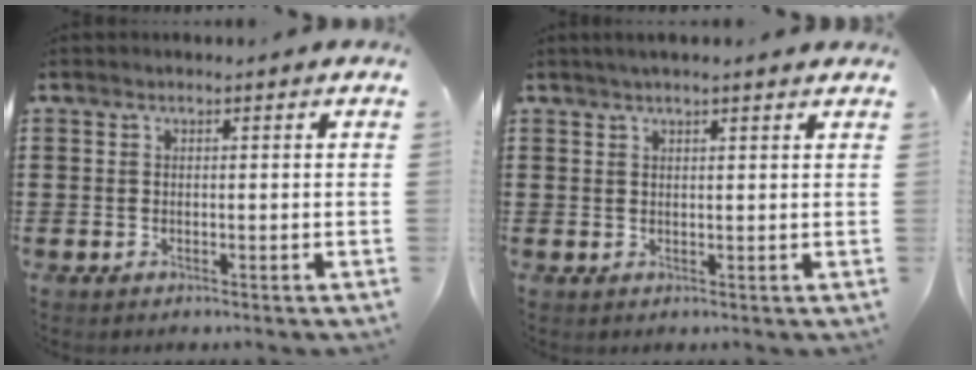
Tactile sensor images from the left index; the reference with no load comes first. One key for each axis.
{"total": 1.7, "fx": 1.3, "fy": 0.2, "fz": 1.0, "tx": -0.020, "ty": 0.002, "tz": 0.024}